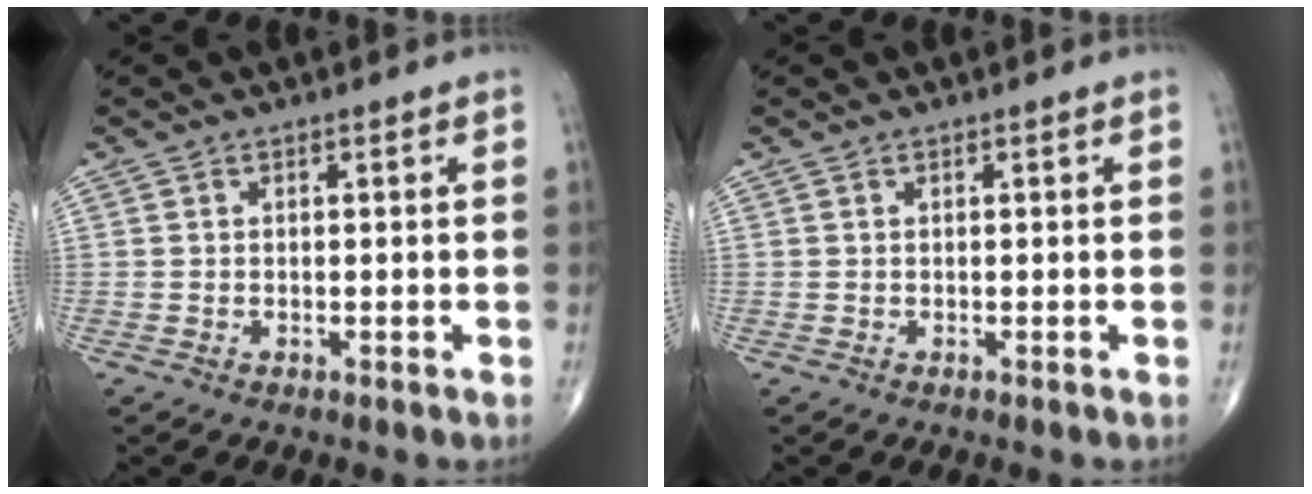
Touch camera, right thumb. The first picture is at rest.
{"total": 0.0}